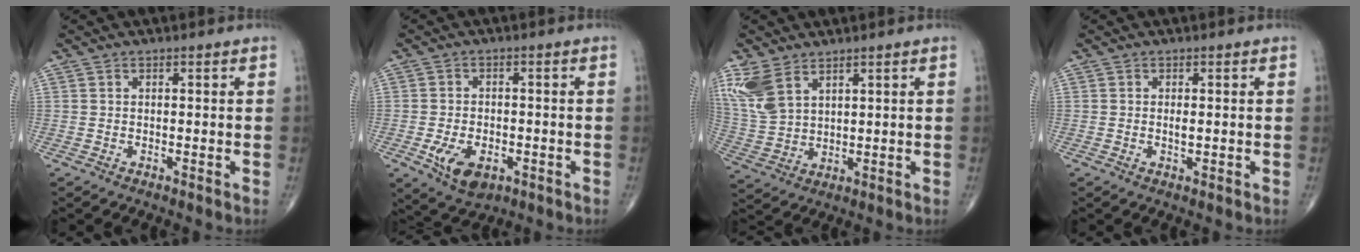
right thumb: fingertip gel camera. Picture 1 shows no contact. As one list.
[{"total": 7.8, "force": [-2.8, 4.7, 5.6], "torque": [-0.089, 0.003, -0.038]}, {"total": 8.9, "force": [5.3, 4.7, 5.3], "torque": [-0.117, -0.012, 0.123]}, {"total": 1.3, "force": [0.0, 0.5, 1.2], "torque": [-0.022, -0.003, 0.000]}]